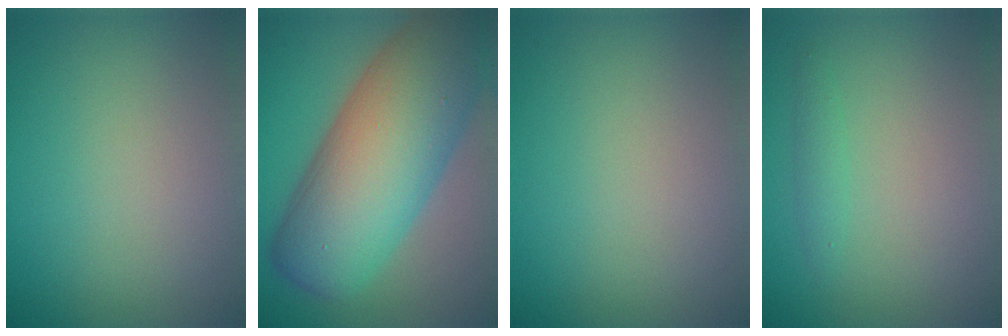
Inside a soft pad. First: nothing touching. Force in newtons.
{"total": 15.2, "press": 15.1, "slide": 0.6}
{"total": 0.0}
{"total": 1.1, "press": 1.1, "slide": 0.1}